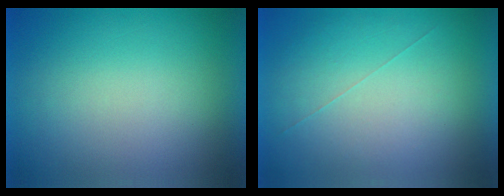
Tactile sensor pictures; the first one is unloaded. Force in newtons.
{"total": 1.0}